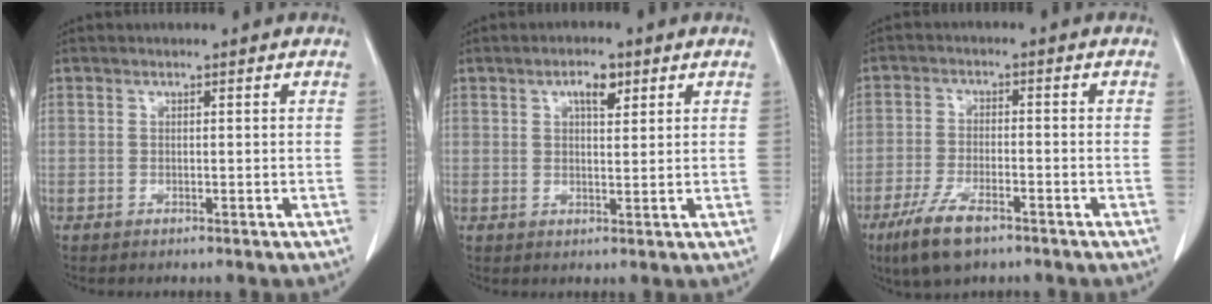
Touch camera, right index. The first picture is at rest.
{"total": 4.1, "force": [2.0, 1.7, 3.1], "torque": [-0.056, 0.003, 0.034]}
{"total": 8.3, "force": [-5.3, 2.6, 5.8], "torque": [-0.121, -0.014, -0.093]}